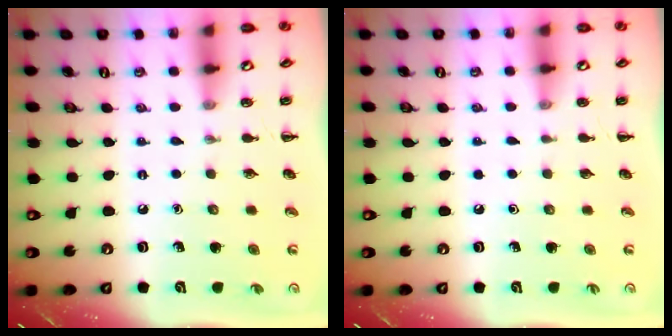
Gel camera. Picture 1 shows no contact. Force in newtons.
{"total": 0.0}